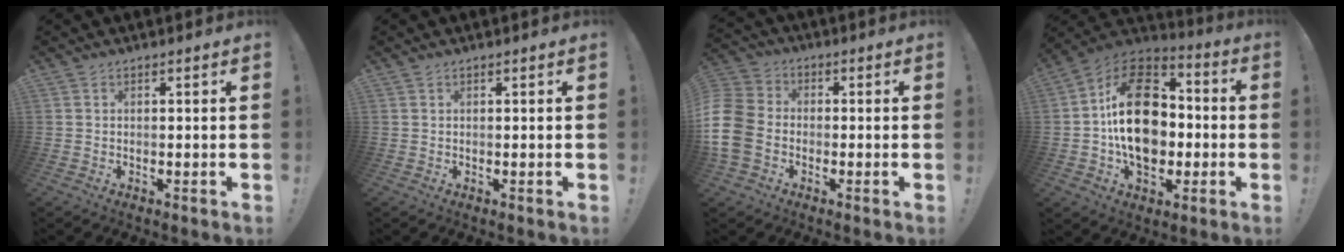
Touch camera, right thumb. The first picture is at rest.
{"total": 0.0}
{"total": 11.8, "force": [-3.2, 9.1, 6.8], "torque": [-0.144, 0.024, -0.060]}
{"total": 24.0, "force": [0.1, 17.0, 17.0], "torque": [-0.283, 0.019, 0.013]}